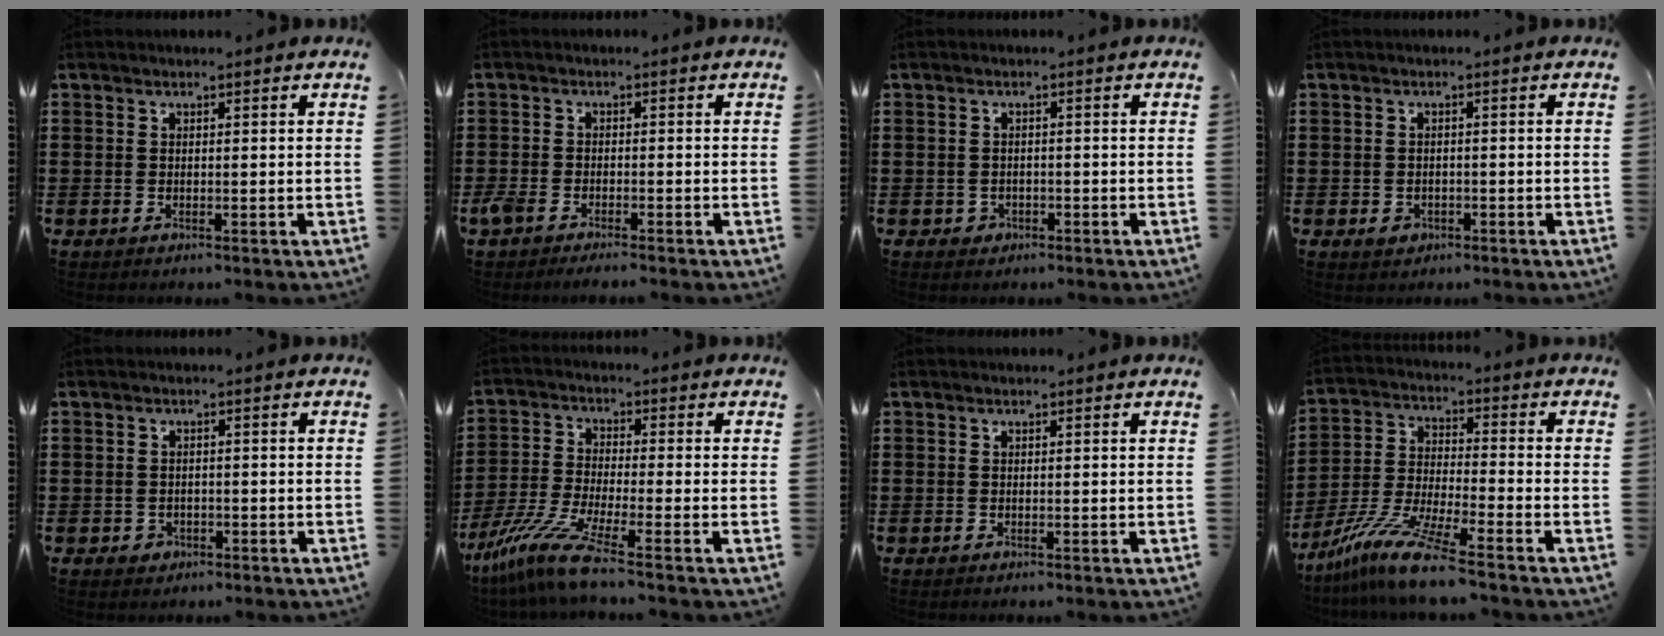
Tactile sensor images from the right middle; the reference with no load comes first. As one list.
[{"total": 2.2, "force": [-1.9, 0.5, 1.0], "torque": [-0.040, -0.007, -0.045]}, {"total": 1.1, "force": [-0.7, 0.9, 0.2], "torque": [-0.009, -0.001, -0.015]}, {"total": 1.4, "force": [-0.7, 1.0, 0.6], "torque": [-0.016, -0.002, -0.015]}, {"total": 1.2, "force": [-0.7, 1.0, 0.3], "torque": [-0.010, -0.002, -0.016]}, {"total": 8.3, "force": [-6.0, 0.5, 5.8], "torque": [-0.140, -0.018, -0.123]}, {"total": 0.0}, {"total": 10.4, "force": [-8.6, 0.0, 5.9], "torque": [-0.132, -0.006, -0.176]}]